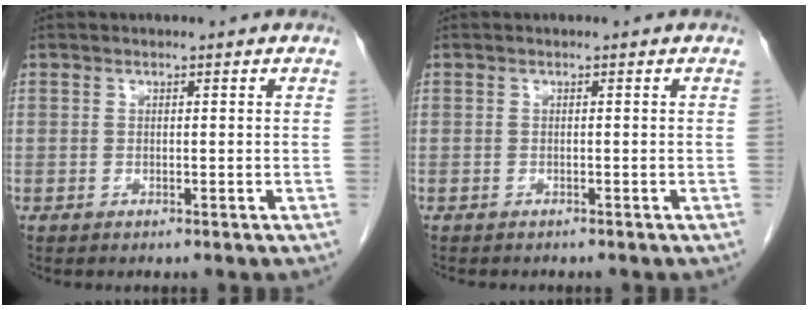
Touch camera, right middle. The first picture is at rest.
{"total": 2.1, "force": [-1.8, 0.7, 0.7], "torque": [-0.015, -0.004, -0.019]}